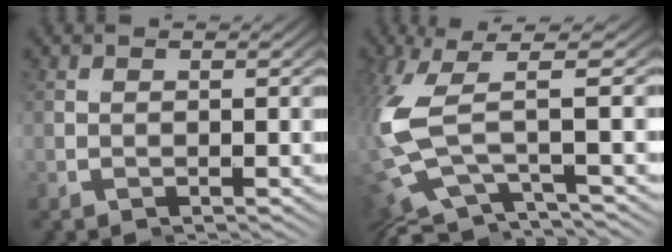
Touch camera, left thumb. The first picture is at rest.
{"total": 3.7, "force": [-1.3, -1.5, 3.2], "torque": [-0.115, 0.006, -0.009]}